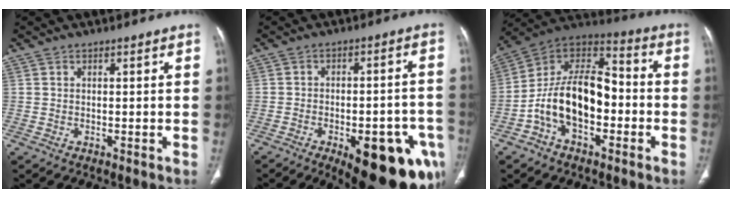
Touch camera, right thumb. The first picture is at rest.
{"total": 21.3, "force": [-9.6, 8.4, 17.0], "torque": [-0.149, 0.032, -0.113]}
{"total": 17.1, "force": [-3.9, 10.1, 13.2], "torque": [-0.214, 0.056, -0.073]}